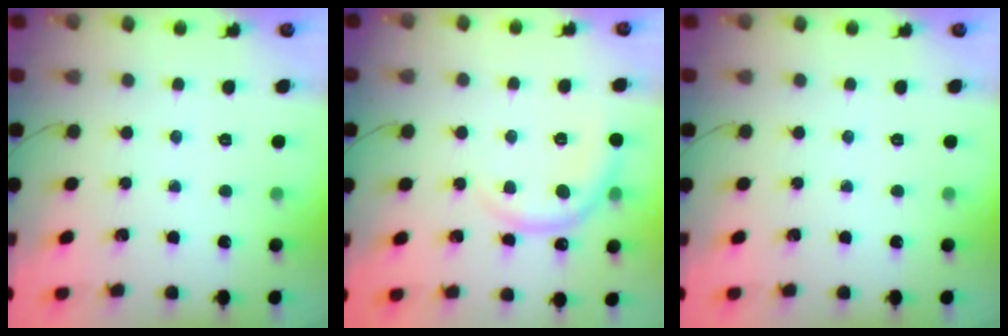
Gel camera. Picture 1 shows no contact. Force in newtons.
{"total": 7.0, "press": 7.0, "slide": 0.6}
{"total": 0.0}